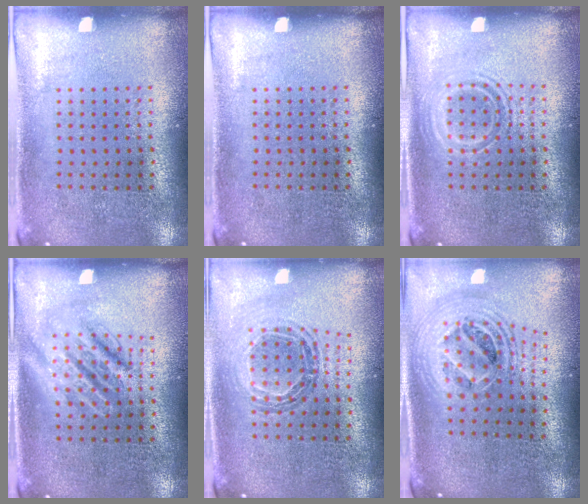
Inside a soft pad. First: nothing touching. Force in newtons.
{"total": 0.0}
{"total": 1.1, "press": 1.0, "slide": 0.2}
{"total": 2.7, "press": 2.7, "slide": 0.4}
{"total": 0.9, "press": 0.9, "slide": 0.1}
{"total": 2.3, "press": 1.8, "slide": 1.5}